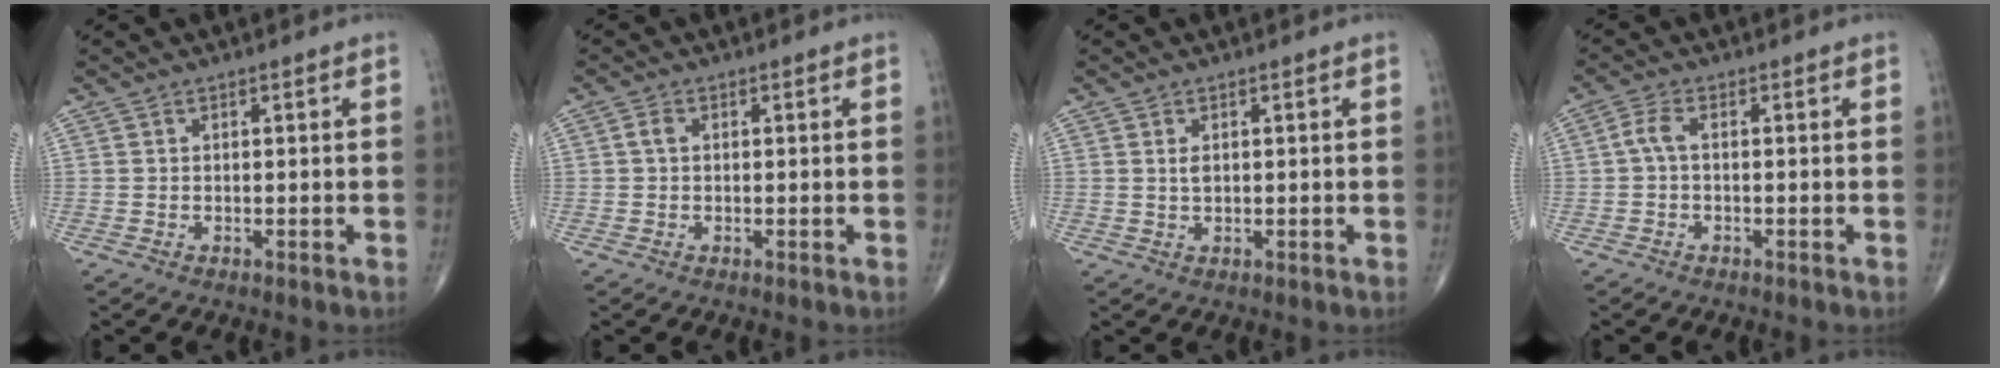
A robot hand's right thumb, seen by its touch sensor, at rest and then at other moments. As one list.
[{"total": 1.7, "force": [0.1, 1.2, 1.2], "torque": [-0.021, 0.005, -0.001]}, {"total": 1.6, "force": [0.4, 0.8, 1.2], "torque": [-0.021, -0.003, 0.009]}, {"total": 2.6, "force": [-0.2, 1.1, 2.4], "torque": [-0.054, 0.005, -0.010]}]